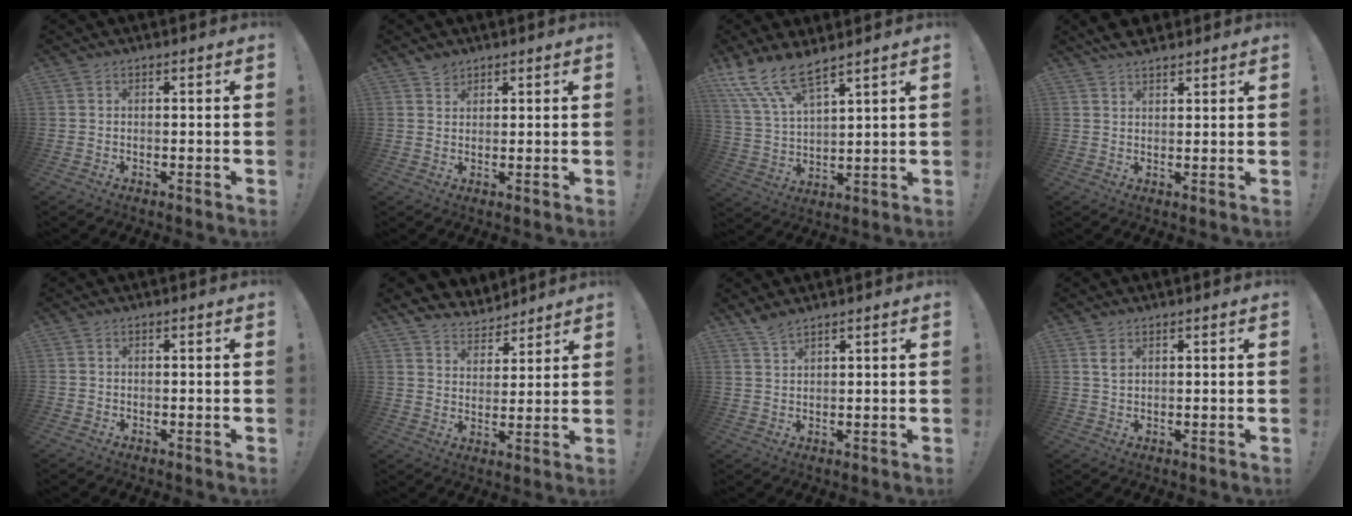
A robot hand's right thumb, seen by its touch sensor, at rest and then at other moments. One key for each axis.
{"total": 2.6, "fx": 2.1, "fy": 1.5, "fz": 0.3, "tx": 0.001, "ty": -0.012, "tz": 0.038}
{"total": 11.4, "fx": 9.5, "fy": 2.9, "fz": 5.8, "tx": -0.134, "ty": -0.045, "tz": 0.178}
{"total": 4.8, "fx": 4.3, "fy": 1.5, "fz": 1.3, "tx": -0.018, "ty": -0.023, "tz": 0.080}
{"total": 1.0, "fx": -0.7, "fy": 0.7, "fz": 0.1, "tx": 0.001, "ty": 0.004, "tz": -0.013}
{"total": 5.9, "fx": 4.5, "fy": 3.7, "fz": 0.8, "tx": -0.022, "ty": -0.040, "tz": 0.090}
{"total": 3.4, "fx": 2.9, "fy": 0.6, "fz": 1.8, "tx": -0.036, "ty": -0.017, "tz": 0.053}
{"total": 2.4, "fx": 1.2, "fy": 1.2, "fz": 1.6, "tx": -0.018, "ty": -0.003, "tz": 0.018}